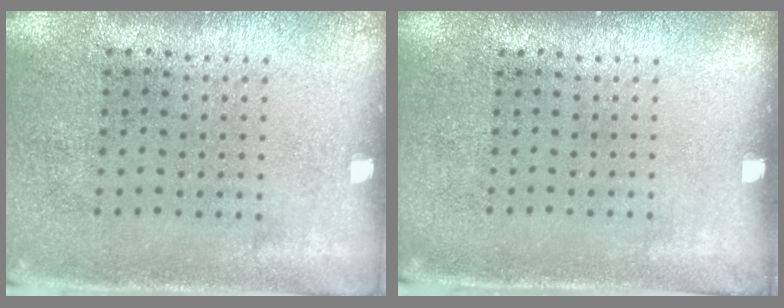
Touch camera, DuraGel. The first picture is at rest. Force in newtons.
{"total": 0.0}